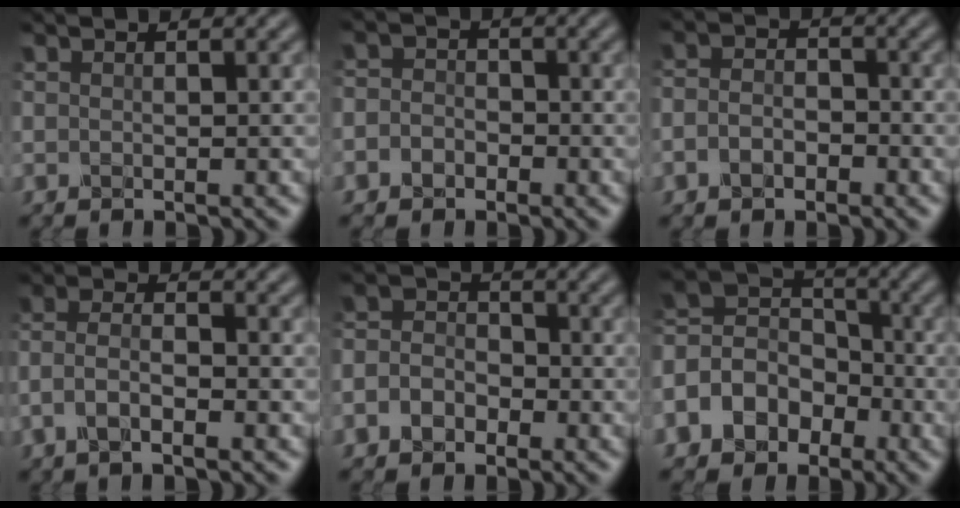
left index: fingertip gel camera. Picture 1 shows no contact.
{"total": 2.3, "force": [-1.0, 2.0, 0.6], "torque": [0.008, 0.007, -0.029]}
{"total": 2.4, "force": [-1.2, 1.7, 1.2], "torque": [-0.025, 0.005, -0.030]}
{"total": 3.4, "force": [-1.5, 1.3, 2.7], "torque": [-0.058, 0.008, -0.037]}
{"total": 3.4, "force": [-1.4, 2.7, 1.5], "torque": [-0.023, 0.005, -0.037]}
{"total": 7.7, "force": [-2.9, 6.2, 3.4], "torque": [-0.078, 0.009, -0.076]}